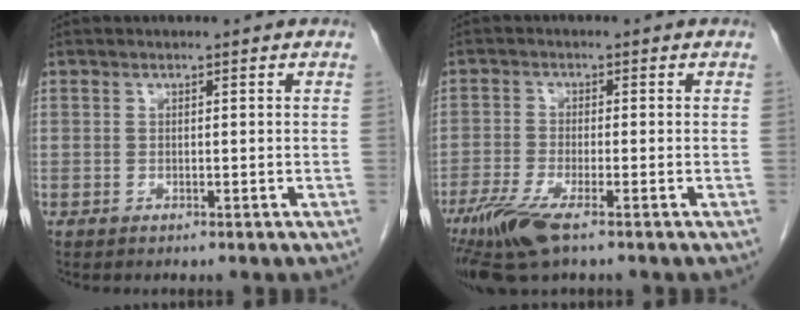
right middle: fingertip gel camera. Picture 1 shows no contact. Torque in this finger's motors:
{"motor_torque": [1.27, -0.87, 0.63, 0.16]}